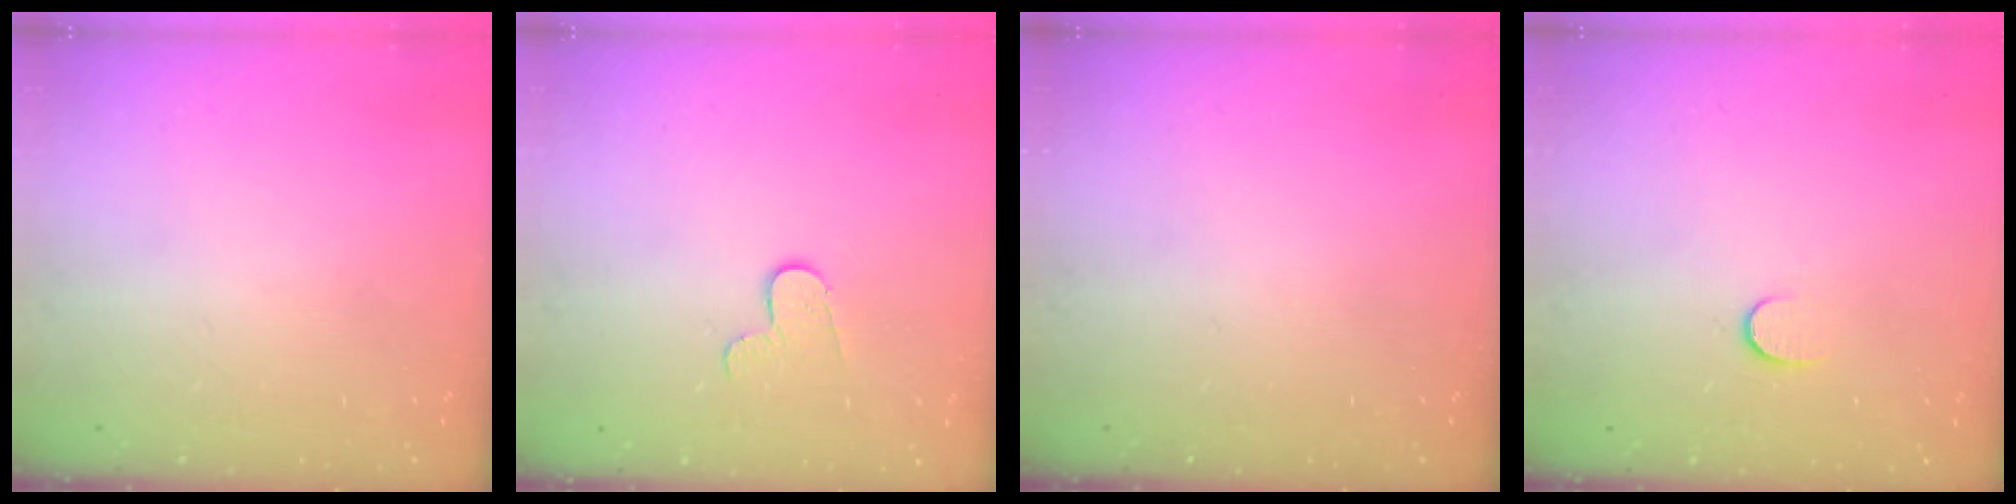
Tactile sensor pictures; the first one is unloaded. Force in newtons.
{"total": 5.7, "press": 5.7, "slide": 0.5}
{"total": 0.0}
{"total": 6.3, "press": 6.3, "slide": 0.5}